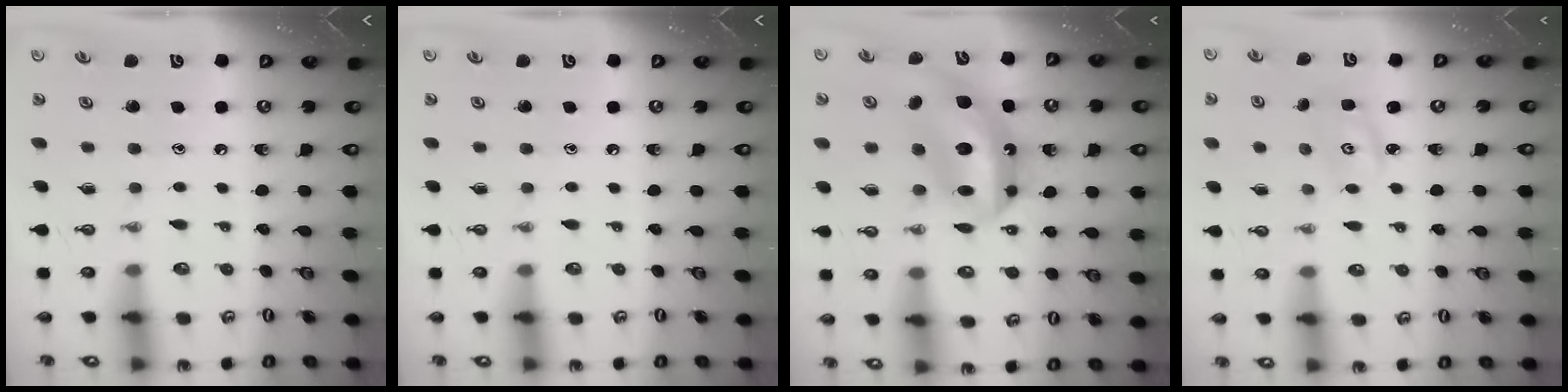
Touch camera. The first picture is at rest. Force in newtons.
{"total": 0.0}
{"total": 13.6, "press": 13.6, "slide": 1.1}
{"total": 2.3, "press": 2.3, "slide": 0.2}